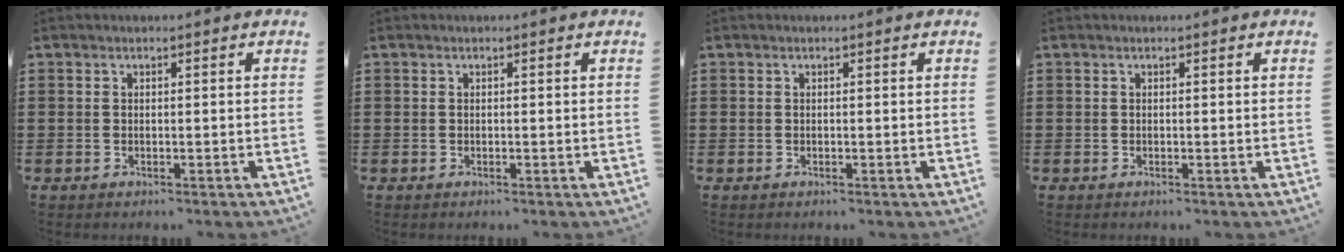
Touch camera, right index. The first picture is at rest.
{"total": 0.0}
{"total": 0.0}
{"total": 0.0}